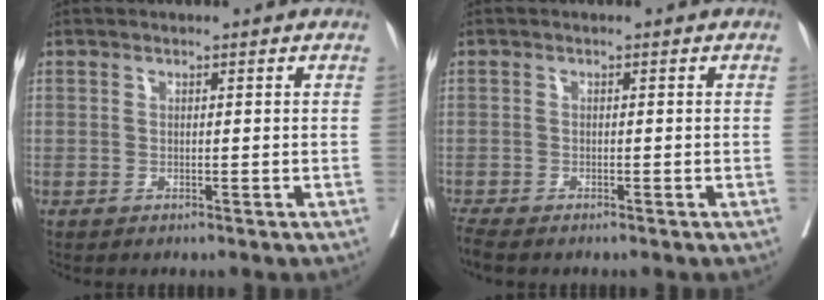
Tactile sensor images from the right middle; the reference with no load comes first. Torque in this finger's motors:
{"motor_torque": [0.31, -0.29, -0.03, 0.01]}